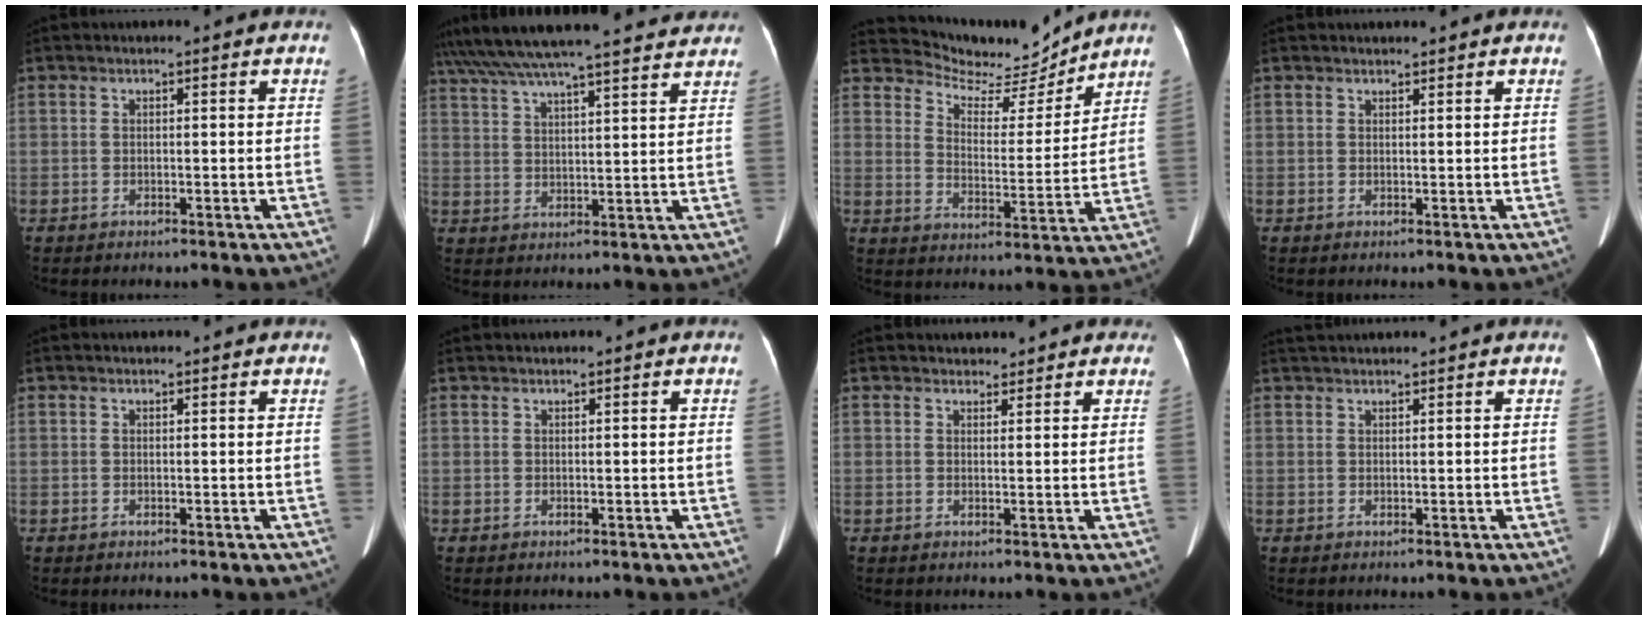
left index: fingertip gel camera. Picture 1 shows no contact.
{"total": 26.0, "force": [23.5, 2.7, 11.0], "torque": [-0.192, 0.010, 0.321]}
{"total": 9.6, "force": [9.5, 1.3, 0.2], "torque": [-0.010, -0.020, 0.154]}
{"total": 2.0, "force": [1.9, 0.3, 0.5], "torque": [-0.008, 0.006, 0.025]}
{"total": 2.0, "force": [1.9, 0.2, 0.6], "torque": [-0.010, 0.006, 0.019]}
{"total": 1.8, "force": [1.6, 0.4, 0.5], "torque": [-0.006, 0.021, 0.023]}
{"total": 5.3, "force": [4.8, 2.1, 0.7], "torque": [0.013, 0.005, 0.048]}
{"total": 5.6, "force": [5.2, 0.3, 2.1], "torque": [-0.027, 0.028, 0.075]}